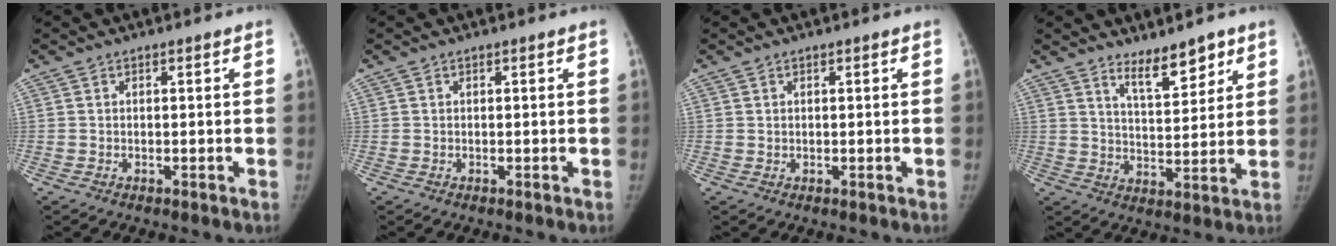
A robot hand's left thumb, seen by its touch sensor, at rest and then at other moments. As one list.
[{"total": 0.0}, {"total": 0.6, "force": [0.5, 0.3, 0.1], "torque": [0.001, -0.003, 0.007]}, {"total": 8.0, "force": [6.0, 2.8, 4.6], "torque": [-0.048, -0.050, 0.099]}]